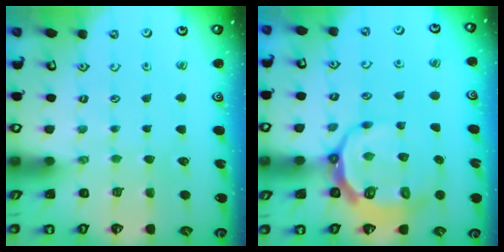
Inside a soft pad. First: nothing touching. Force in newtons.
{"total": 10.2, "press": 9.5, "slide": 3.7}